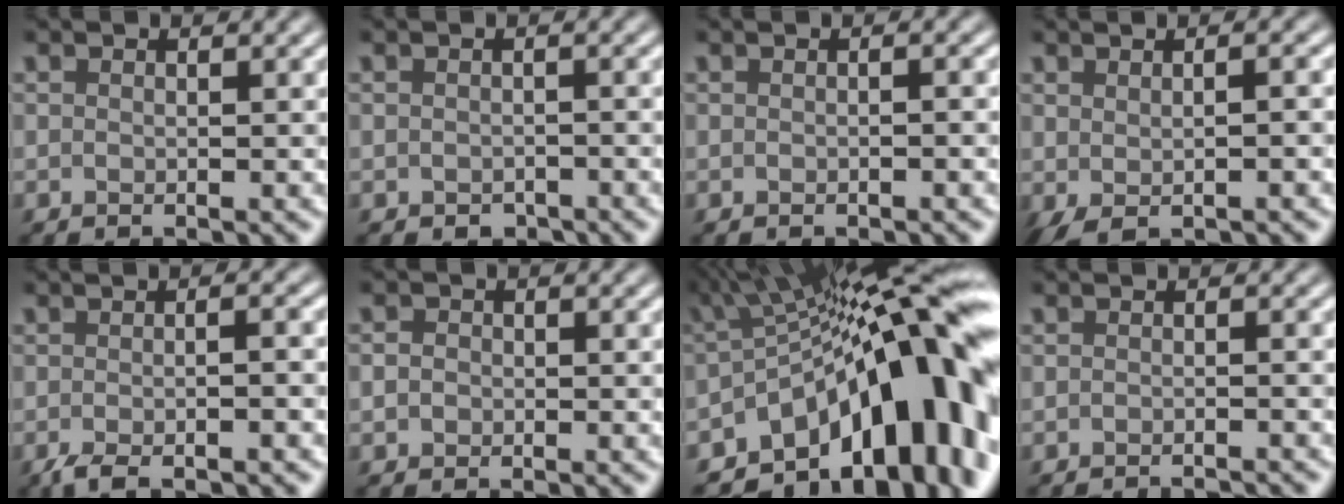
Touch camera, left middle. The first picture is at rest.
{"total": 1.1, "force": [-0.6, 0.9, 0.3], "torque": [-0.003, -0.006, -0.011]}
{"total": 0.7, "force": [-0.2, 0.1, 0.6], "torque": [-0.008, 0.001, -0.003]}
{"total": 3.2, "force": [-0.5, 1.1, 3.0], "torque": [-0.044, 0.001, 0.000]}
{"total": 3.8, "force": [-1.9, 0.9, 3.1], "torque": [-0.046, -0.003, -0.039]}
{"total": 1.3, "force": [-0.1, 1.2, 0.5], "torque": [0.001, 0.000, -0.013]}
{"total": 17.0, "force": [-5.1, 6.7, 14.7], "torque": [-0.162, 0.035, -0.091]}
{"total": 2.5, "force": [-2.3, 0.3, 0.7], "torque": [-0.002, 0.004, -0.029]}